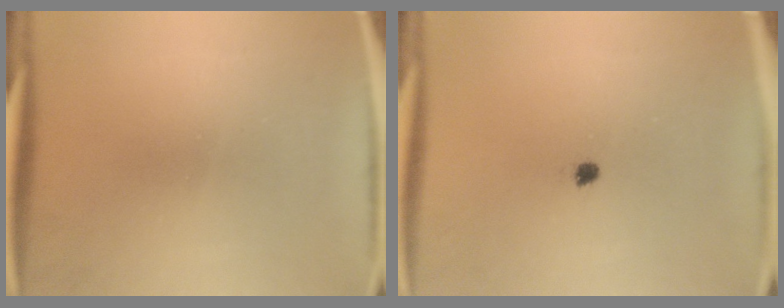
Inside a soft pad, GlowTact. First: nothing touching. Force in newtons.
{"total": 1.3}